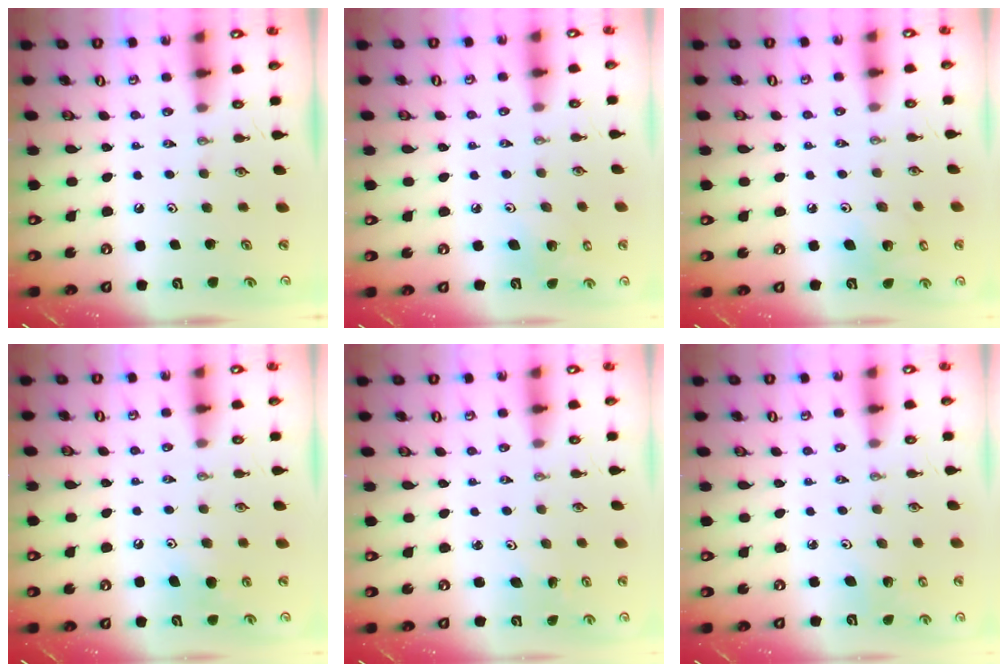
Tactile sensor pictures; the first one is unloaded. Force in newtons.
{"total": 4.0, "press": 4.0, "slide": 0.4}
{"total": 6.0, "press": 5.5, "slide": 2.4}
{"total": 6.7, "press": 6.7, "slide": 0.9}
{"total": 2.3, "press": 2.3, "slide": 0.3}
{"total": 2.7, "press": 2.7, "slide": 0.3}